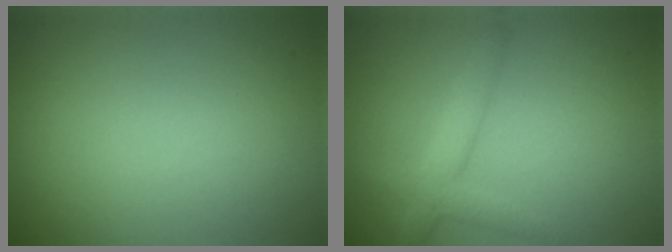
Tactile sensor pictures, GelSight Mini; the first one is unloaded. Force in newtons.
{"total": 3.2, "press": 3.2, "slide": 0.2}